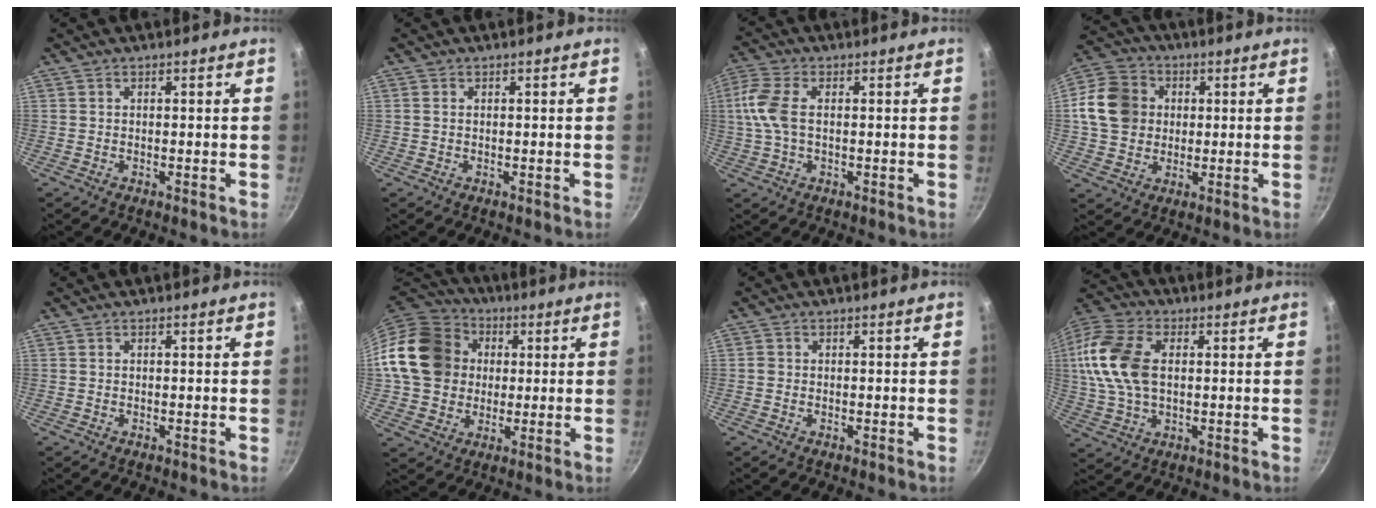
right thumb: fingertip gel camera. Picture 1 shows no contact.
{"total": 0.7, "force": [0.0, 0.5, 0.5], "torque": [-0.010, 0.003, -0.001]}
{"total": 7.8, "force": [0.5, 4.4, 6.5], "torque": [-0.149, 0.015, 0.001]}
{"total": 12.6, "force": [1.5, 10.8, 6.3], "torque": [-0.091, 0.016, 0.017]}
{"total": 0.0}
{"total": 19.2, "force": [2.3, 16.3, 9.8], "torque": [-0.162, 0.037, 0.040]}
{"total": 0.8, "force": [-0.4, 0.7, 0.3], "torque": [-0.003, 0.002, -0.011]}
{"total": 15.7, "force": [1.8, 9.9, 12.0], "torque": [-0.236, 0.019, 0.024]}